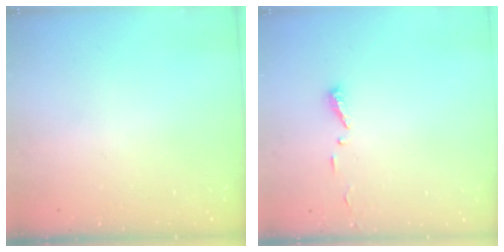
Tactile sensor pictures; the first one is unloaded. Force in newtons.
{"total": 4.7, "press": 4.7, "slide": 0.5}